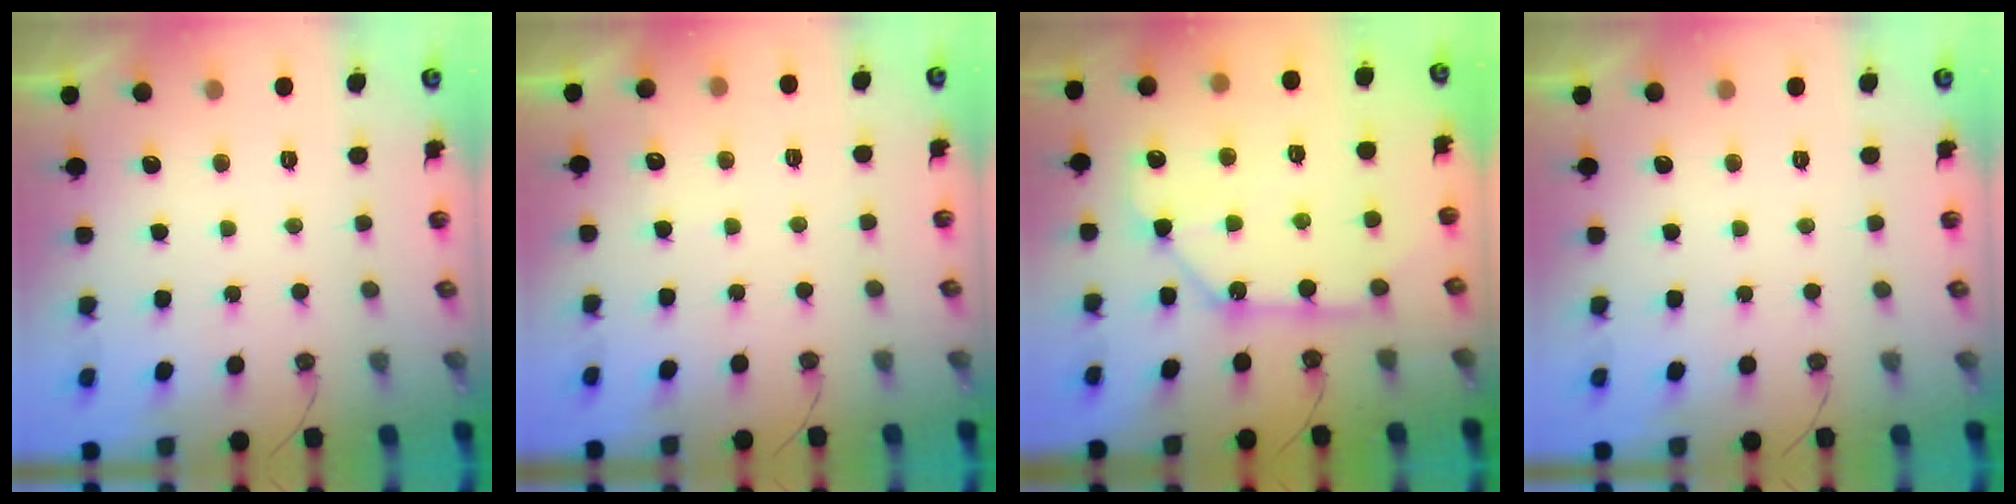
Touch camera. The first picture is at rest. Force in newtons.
{"total": 3.0, "press": 3.0, "slide": 0.3}
{"total": 12.0, "press": 11.9, "slide": 1.2}
{"total": 0.0}